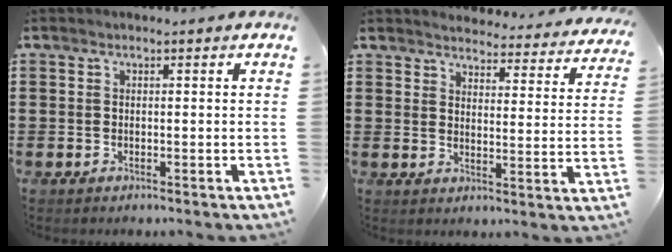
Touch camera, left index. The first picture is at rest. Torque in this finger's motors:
{"motor_torque": [2.14, 0.00, 0.26, 0.04]}